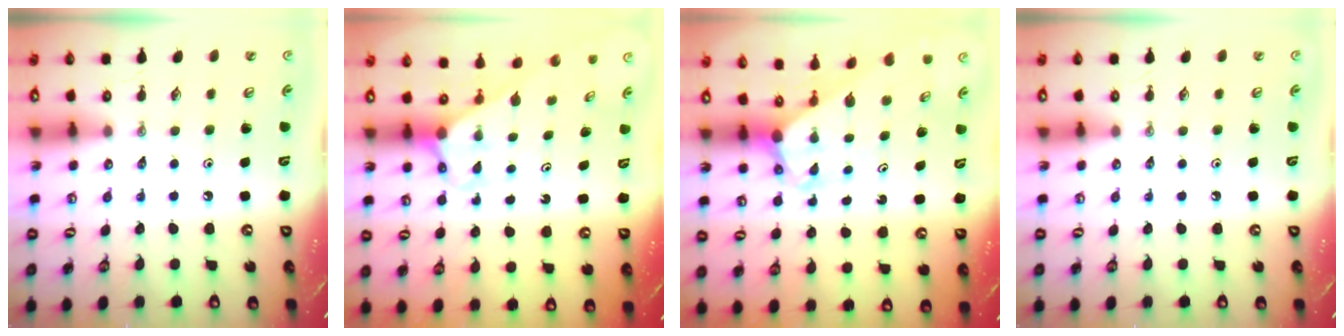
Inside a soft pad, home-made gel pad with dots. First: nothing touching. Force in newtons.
{"total": 2.6, "press": 2.6, "slide": 0.1}
{"total": 3.5, "press": 3.5, "slide": 0.1}
{"total": 0.0}